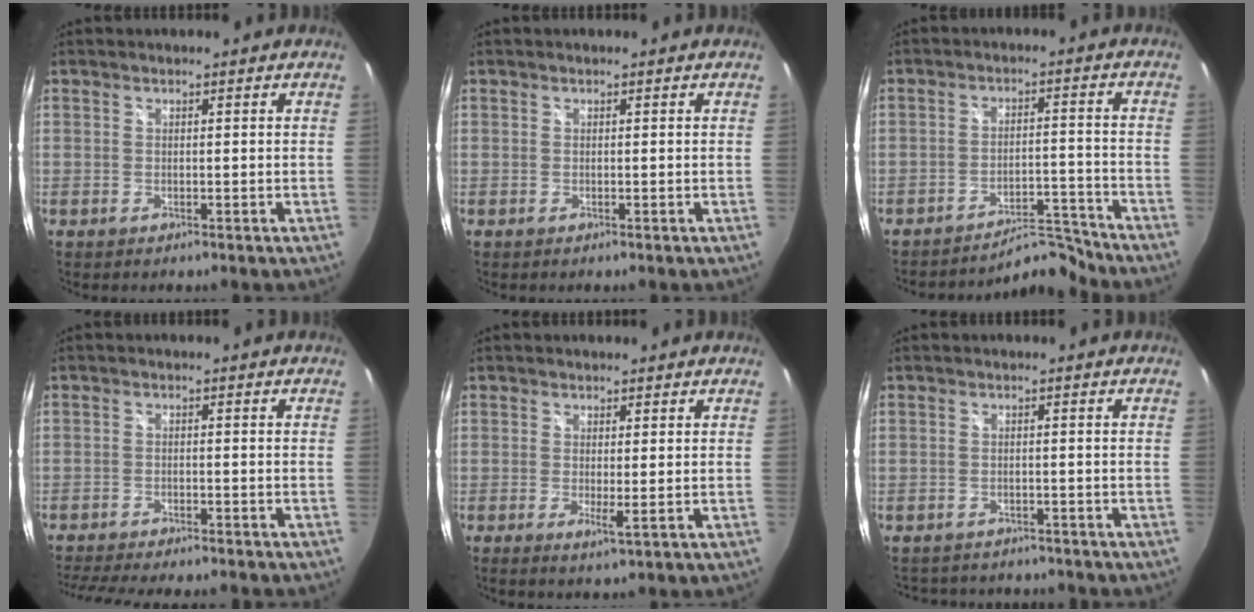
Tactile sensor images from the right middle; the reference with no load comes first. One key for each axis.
{"total": 0.0}
{"total": 7.1, "fx": -7.1, "fy": 0.3, "fz": -0.2, "tx": -0.002, "ty": 0.025, "tz": -0.109}
{"total": 12.6, "fx": -11.2, "fy": 1.7, "fz": 5.5, "tx": -0.122, "ty": -0.020, "tz": -0.170}
{"total": 2.1, "fx": -0.2, "fy": -0.2, "fz": 2.1, "tx": -0.039, "ty": -0.006, "tz": -0.004}
{"total": 8.2, "fx": -7.3, "fy": 3.0, "fz": 2.3, "tx": -0.053, "ty": -0.009, "tz": -0.100}